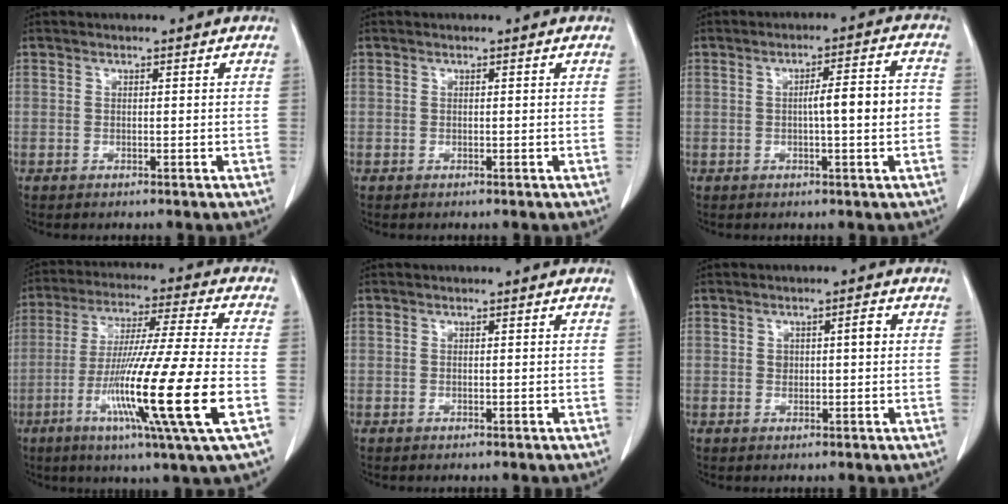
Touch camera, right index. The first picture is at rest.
{"total": 0.0}
{"total": 6.5, "force": [-0.7, 0.5, 6.4], "torque": [-0.096, 0.014, -0.010]}
{"total": 20.2, "force": [-6.3, -1.4, 19.2], "torque": [-0.357, -0.035, -0.119]}
{"total": 0.0}
{"total": 2.5, "force": [0.5, 1.0, 2.2], "torque": [-0.035, 0.011, 0.011]}